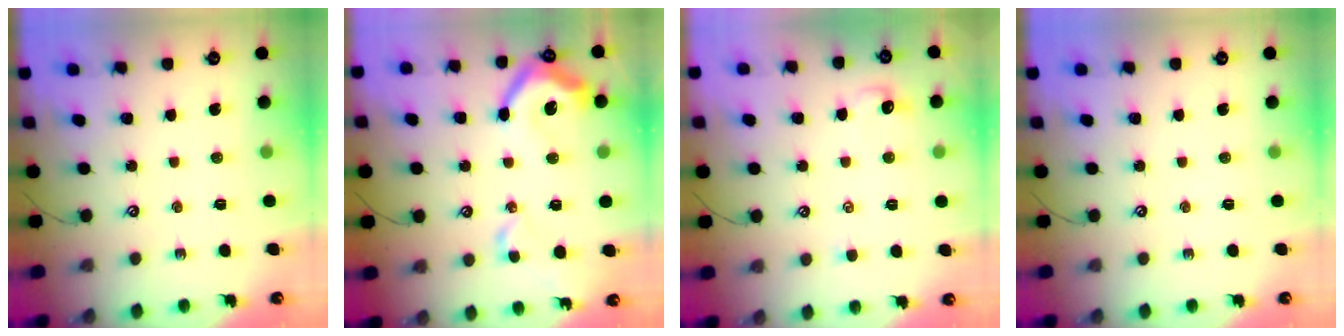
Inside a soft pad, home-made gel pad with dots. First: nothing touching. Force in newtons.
{"total": 13.7, "press": 13.5, "slide": 1.8}
{"total": 1.0, "press": 0.9, "slide": 0.6}
{"total": 0.0}